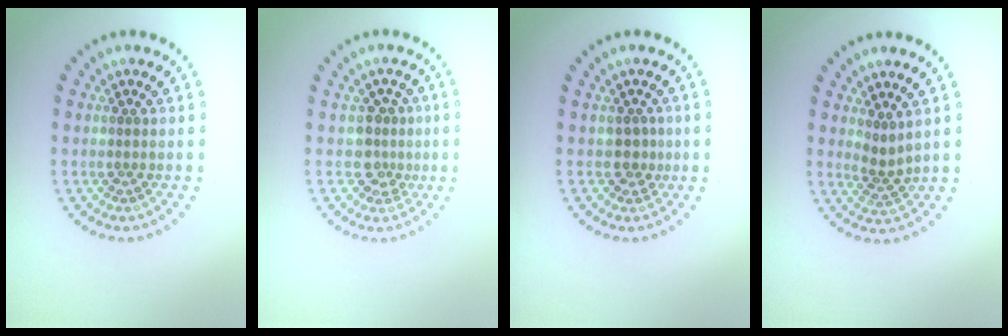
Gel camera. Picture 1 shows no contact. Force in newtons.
{"total": 2.3, "press": 1.8, "slide": 1.4}
{"total": 1.5, "press": 1.1, "slide": 1.0}
{"total": 1.9, "press": 1.3, "slide": 1.4}